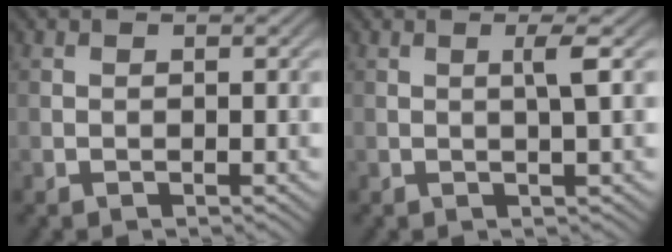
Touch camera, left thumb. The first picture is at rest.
{"total": 1.8, "force": [0.4, -0.2, 1.7], "torque": [-0.037, 0.007, 0.006]}